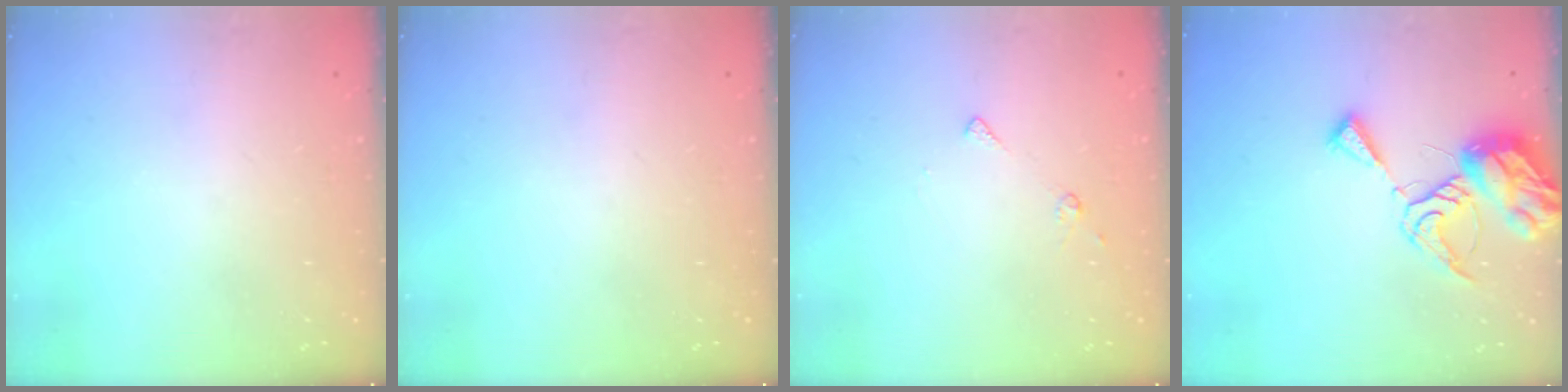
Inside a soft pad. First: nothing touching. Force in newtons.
{"total": 0.0}
{"total": 4.9, "press": 4.8, "slide": 0.6}
{"total": 9.9, "press": 9.9, "slide": 1.1}